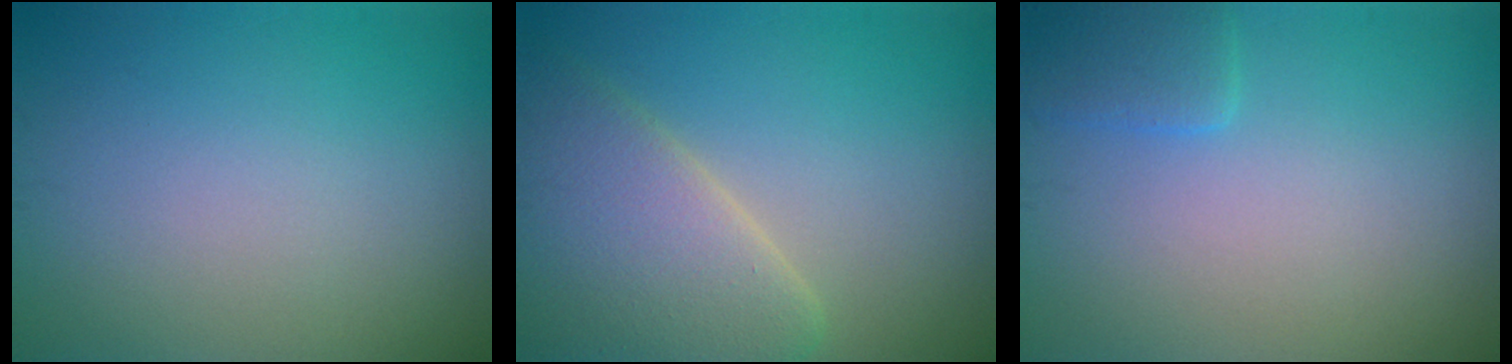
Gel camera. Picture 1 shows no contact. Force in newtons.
{"total": 7.3, "press": 7.3, "slide": 0.9}
{"total": 2.3, "press": 2.3, "slide": 0.2}